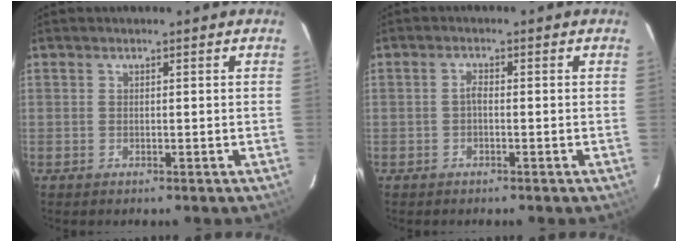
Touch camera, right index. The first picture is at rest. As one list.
[{"total": 1.1, "force": [-0.4, 0.5, 0.9], "torque": [-0.018, 0.005, -0.010]}]